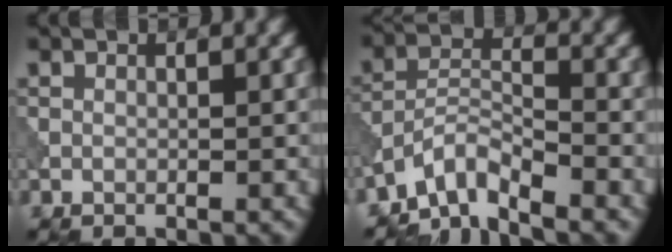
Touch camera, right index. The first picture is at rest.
{"total": 4.2, "force": [-3.8, 0.7, 1.6], "torque": [-0.027, 0.003, -0.083]}